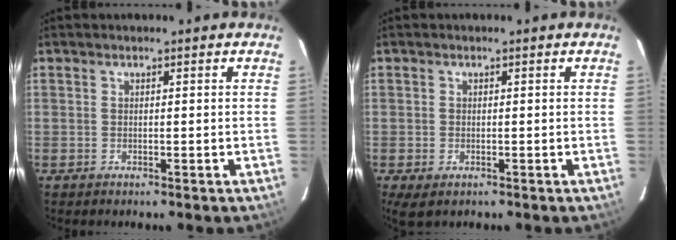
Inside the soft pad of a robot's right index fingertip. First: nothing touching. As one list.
[{"total": 2.7, "force": [-1.1, 1.8, 1.7], "torque": [-0.032, -0.009, -0.016]}]